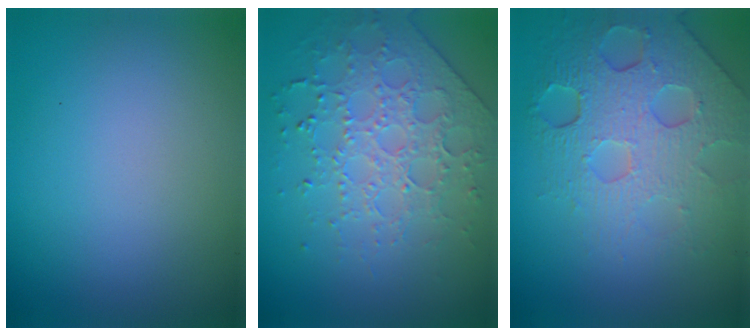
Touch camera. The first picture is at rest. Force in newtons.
{"total": 3.8, "press": 3.7, "slide": 0.7}
{"total": 7.9, "press": 5.3, "slide": 5.8}